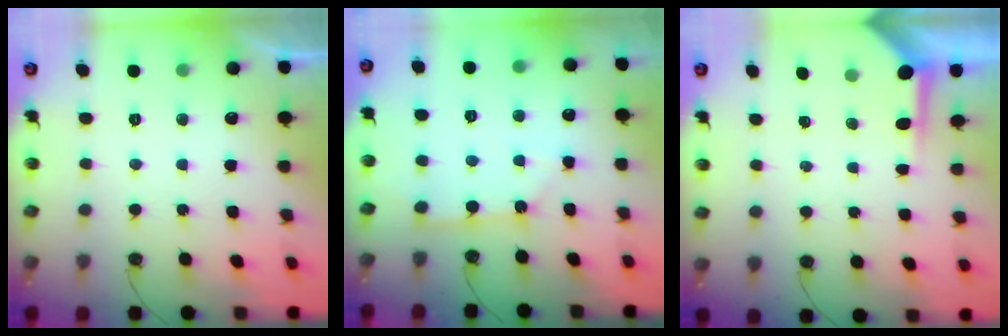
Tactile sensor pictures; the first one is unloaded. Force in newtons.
{"total": 2.8, "press": 2.8, "slide": 0.1}
{"total": 4.0, "press": 4.0, "slide": 0.4}